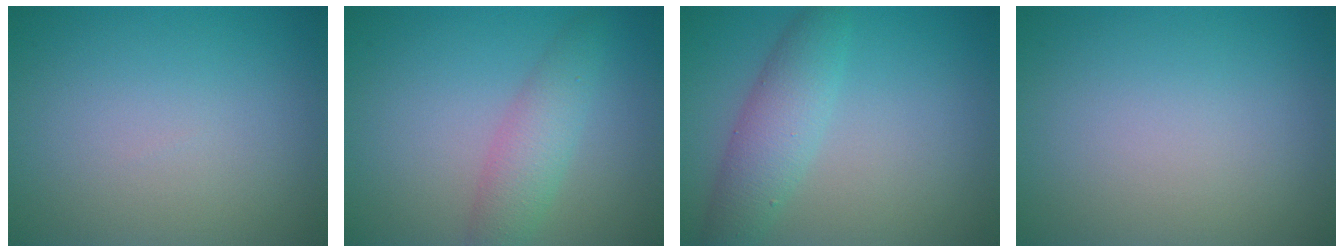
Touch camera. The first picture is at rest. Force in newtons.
{"total": 3.2, "press": 3.2, "slide": 0.0}
{"total": 3.8, "press": 3.8, "slide": 0.1}
{"total": 0.0}